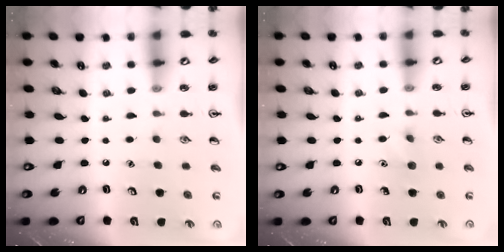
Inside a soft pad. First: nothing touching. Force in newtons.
{"total": 5.9, "press": 5.7, "slide": 1.7}